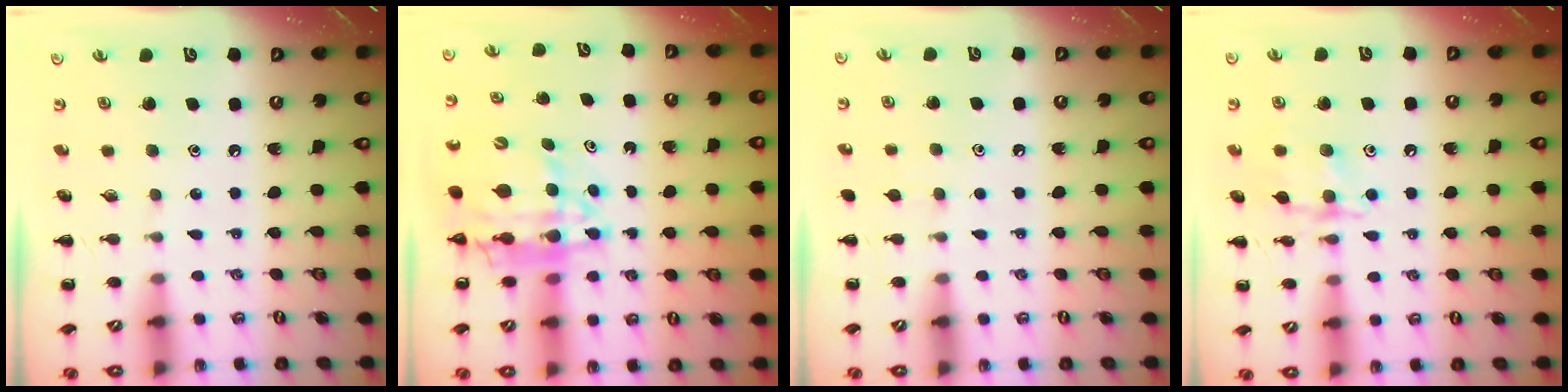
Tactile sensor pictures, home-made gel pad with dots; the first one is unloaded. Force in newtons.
{"total": 14.0, "press": 13.5, "slide": 3.7}
{"total": 2.3, "press": 2.0, "slide": 1.1}
{"total": 10.9, "press": 10.8, "slide": 0.6}